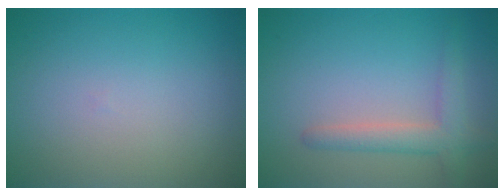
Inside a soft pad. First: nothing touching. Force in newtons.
{"total": 2.9, "press": 2.9, "slide": 0.2}